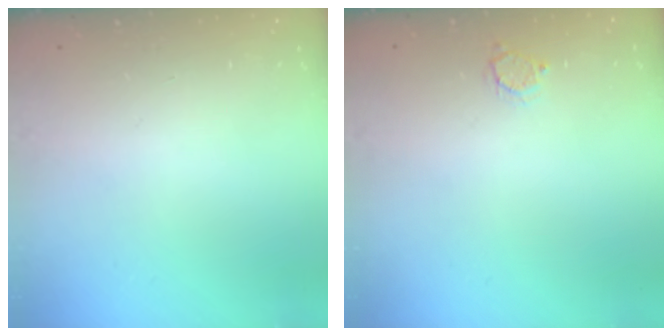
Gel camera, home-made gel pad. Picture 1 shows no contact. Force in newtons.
{"total": 2.8, "press": 2.8, "slide": 0.3}